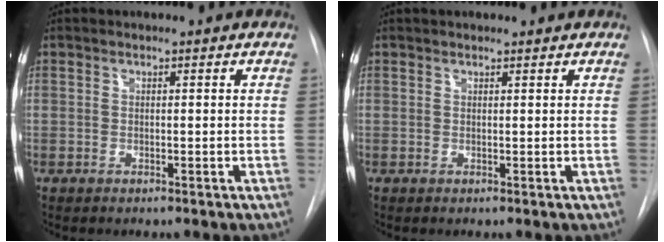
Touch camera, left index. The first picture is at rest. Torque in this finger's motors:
{"motor_torque": [0.02, 0.02, -0.08, 0.00]}